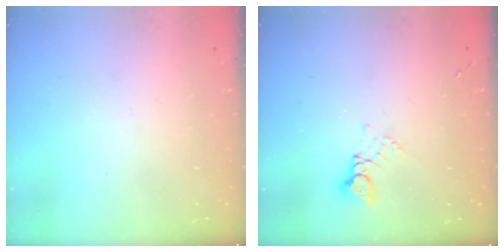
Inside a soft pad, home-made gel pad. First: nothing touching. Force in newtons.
{"total": 2.9, "press": 2.8, "slide": 0.4}